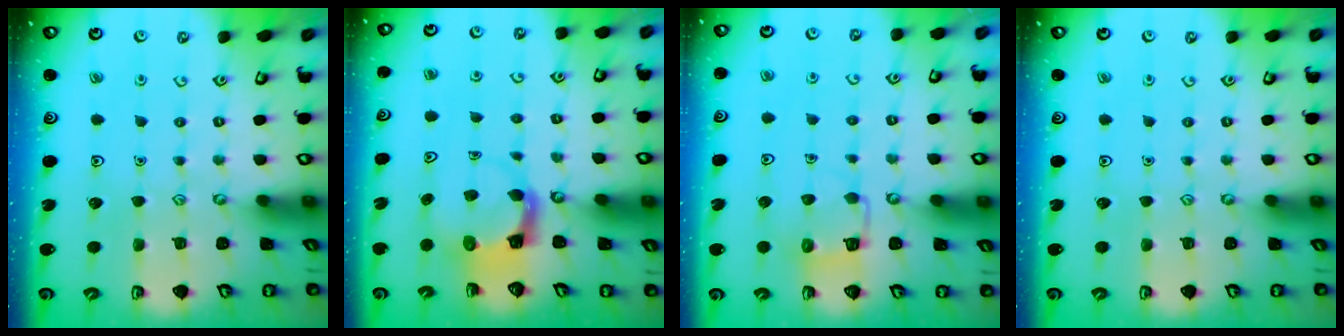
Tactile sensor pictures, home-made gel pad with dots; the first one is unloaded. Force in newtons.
{"total": 4.0, "press": 3.9, "slide": 0.4}
{"total": 5.5, "press": 5.5, "slide": 0.3}
{"total": 0.0}